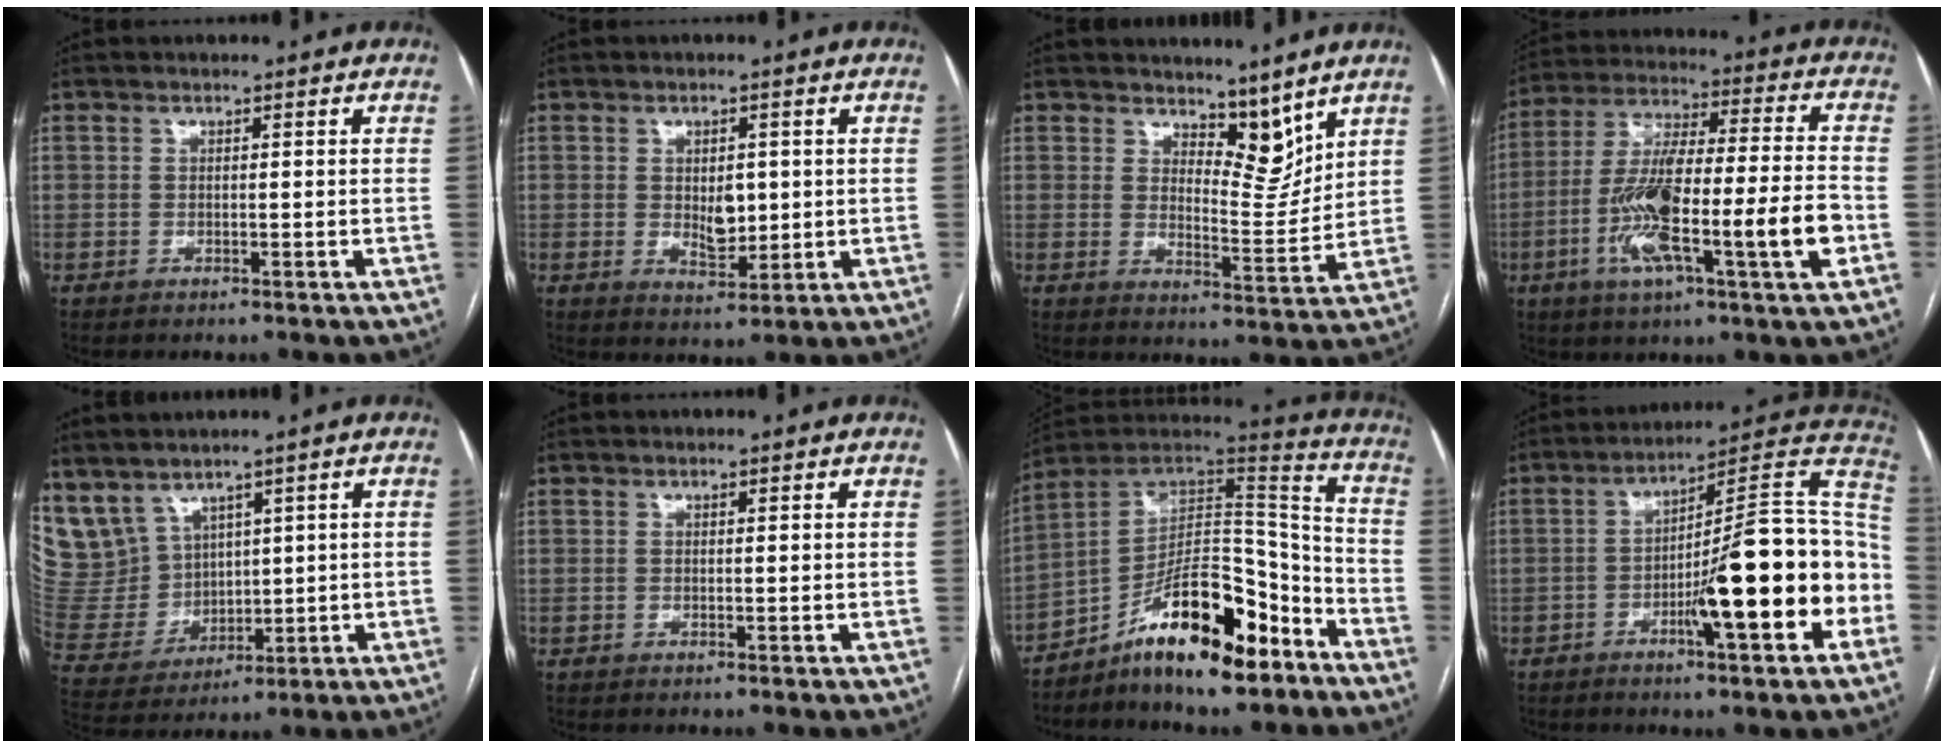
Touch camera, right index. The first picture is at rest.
{"total": 4.6, "force": [0.3, 2.5, 3.9], "torque": [-0.061, -0.005, 0.014]}
{"total": 6.4, "force": [5.2, 2.4, 2.9], "torque": [-0.036, -0.011, 0.091]}
{"total": 19.0, "force": [-5.7, 1.6, 18.0], "torque": [-0.319, -0.002, -0.096]}
{"total": 10.4, "force": [6.7, 7.4, 3.0], "torque": [-0.091, 0.027, 0.170]}
{"total": 0.0}
{"total": 17.7, "force": [-11.0, 5.1, 12.9], "torque": [-0.214, 0.038, -0.183]}
{"total": 19.5, "force": [-5.4, 2.2, 18.6], "torque": [-0.228, 0.022, -0.078]}